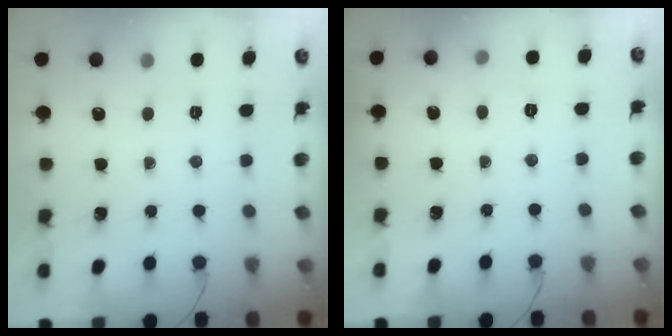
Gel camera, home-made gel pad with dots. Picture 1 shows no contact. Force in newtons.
{"total": 4.5, "press": 4.4, "slide": 1.1}